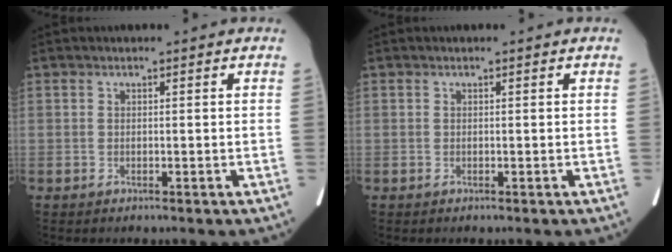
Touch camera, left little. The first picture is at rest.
{"total": 0.0}